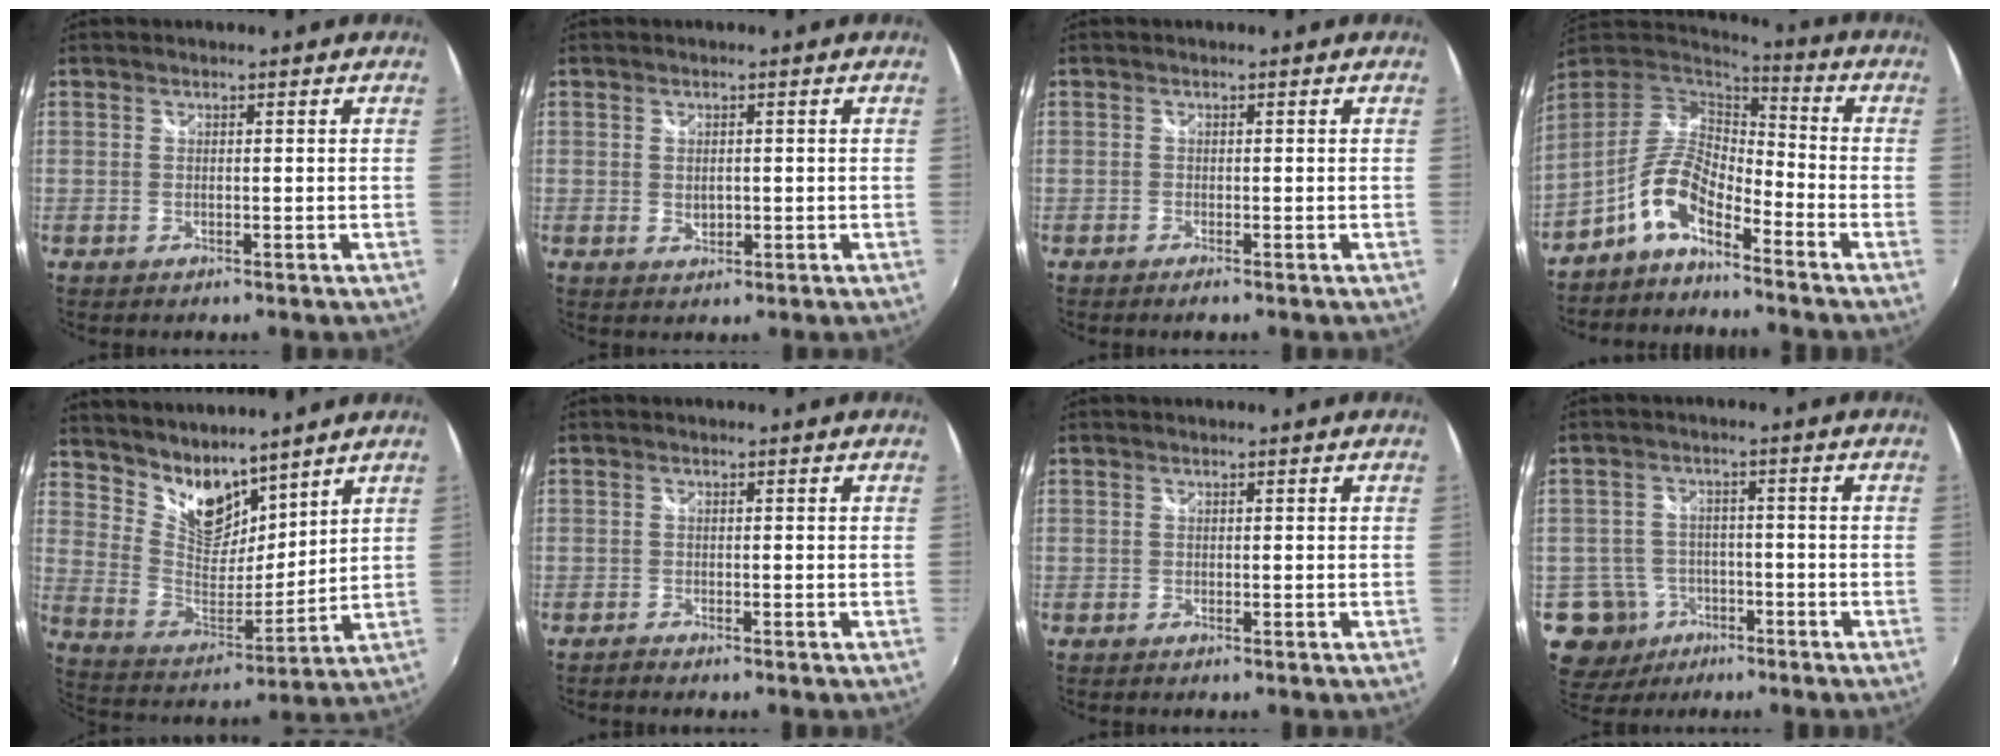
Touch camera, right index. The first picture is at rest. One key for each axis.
{"total": 2.0, "fx": -0.1, "fy": 1.6, "fz": 1.3, "tx": -0.019, "ty": -0.001, "tz": 0.001}
{"total": 0.9, "fx": -0.7, "fy": 0.0, "fz": 0.5, "tx": -0.010, "ty": -0.003, "tz": -0.013}
{"total": 9.5, "fx": -5.9, "fy": 3.4, "fz": 6.6, "tx": -0.144, "ty": 0.017, "tz": -0.119}
{"total": 12.6, "fx": 10.3, "fy": 5.6, "fz": 4.6, "tx": -0.094, "ty": -0.002, "tz": 0.204}
{"total": 1.1, "fx": -1.0, "fy": 0.1, "fz": 0.2, "tx": -0.008, "ty": -0.006, "tz": -0.022}
{"total": 0.0}
{"total": 8.7, "fx": -4.2, "fy": 7.4, "fz": 1.6, "tx": -0.056, "ty": 0.021, "tz": -0.058}